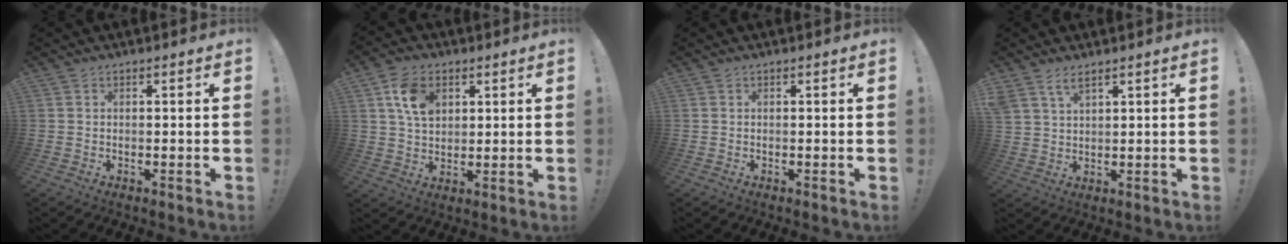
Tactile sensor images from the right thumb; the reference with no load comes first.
{"total": 9.9, "force": [4.0, 7.0, 5.9], "torque": [-0.088, -0.001, 0.076]}
{"total": 0.0}
{"total": 4.4, "force": [3.2, 1.8, 2.4], "torque": [-0.048, -0.013, 0.061]}